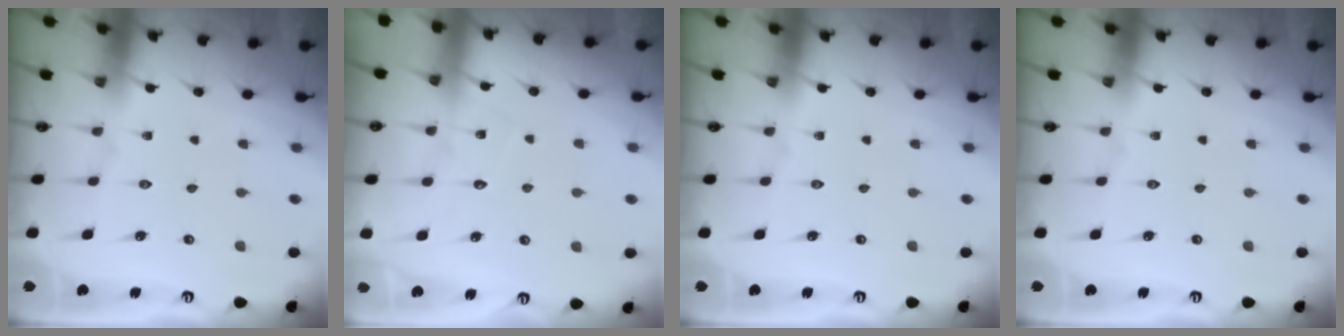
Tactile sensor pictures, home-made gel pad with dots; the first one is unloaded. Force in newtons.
{"total": 4.7, "press": 4.7, "slide": 0.4}
{"total": 0.0}
{"total": 0.0}